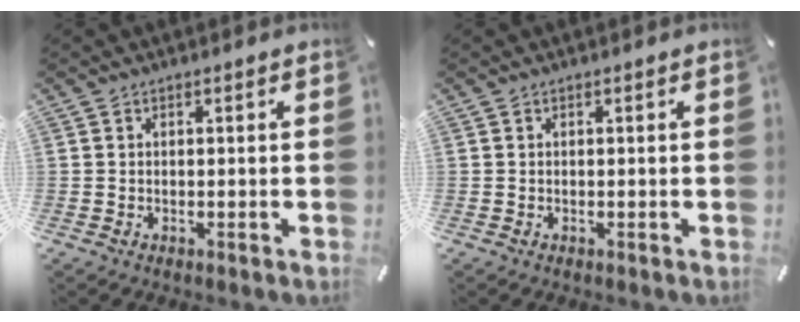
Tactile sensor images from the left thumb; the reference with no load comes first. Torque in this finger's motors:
{"motor_torque": [0.13, 0.46, -0.01, -0.27, 0.02]}